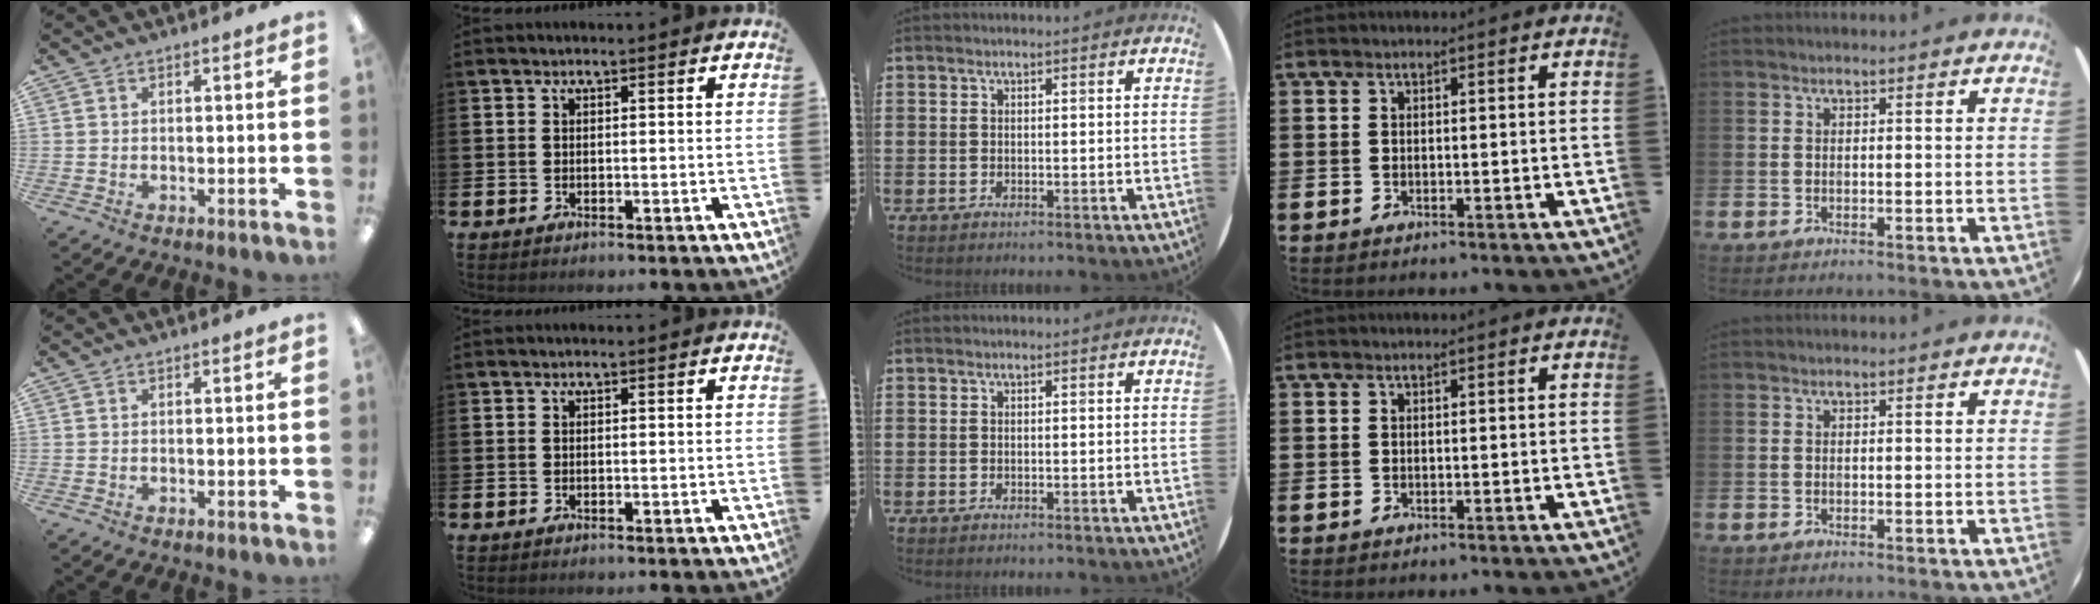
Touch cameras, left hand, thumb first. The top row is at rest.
{}